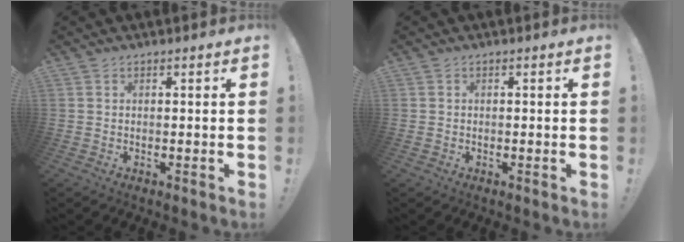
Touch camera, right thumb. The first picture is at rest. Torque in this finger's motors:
{"motor_torque": [-0.15, -0.18, 0.05, 0.11, 0.03]}